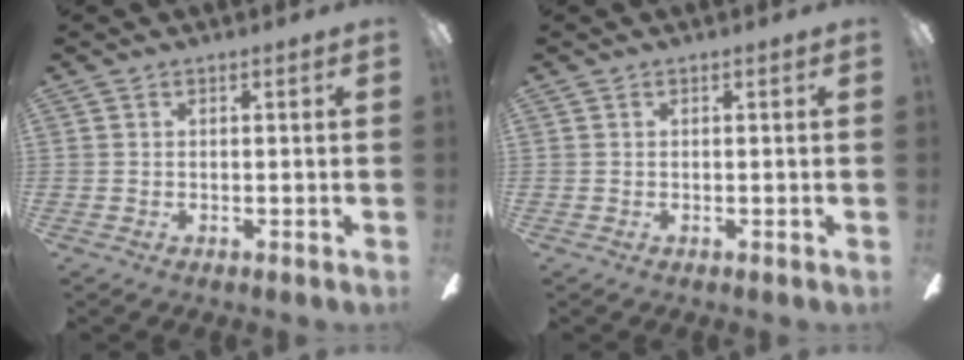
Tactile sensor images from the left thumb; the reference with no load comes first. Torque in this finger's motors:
{"motor_torque": [0.00, 0.00, 0.00, 0.00, 0.00]}